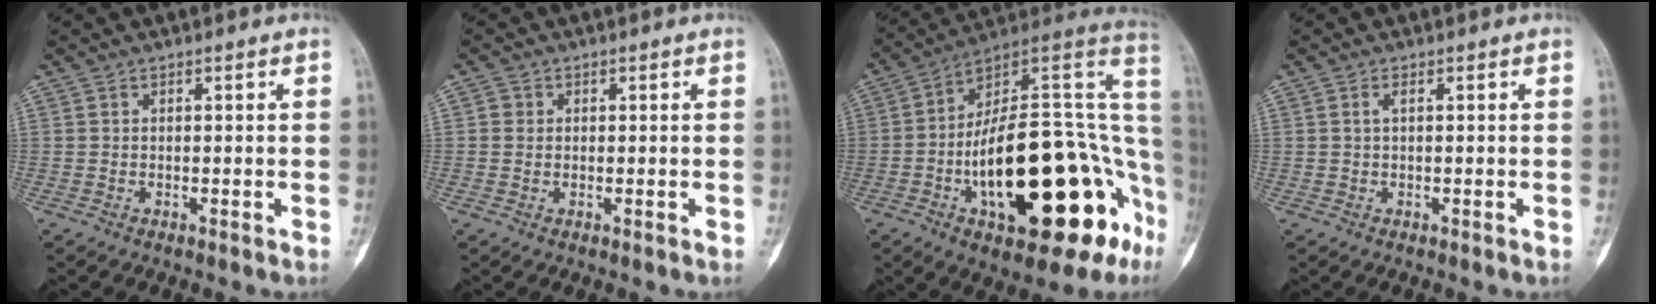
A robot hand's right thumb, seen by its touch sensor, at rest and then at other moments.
{"total": 1.7, "force": [0.2, 1.6, 0.6], "torque": [0.000, 0.002, 0.002]}
{"total": 34.1, "force": [-9.8, 13.7, 29.7], "torque": [-0.349, 0.044, -0.140]}
{"total": 1.1, "force": [0.3, 0.5, 0.9], "torque": [-0.016, 0.001, 0.005]}